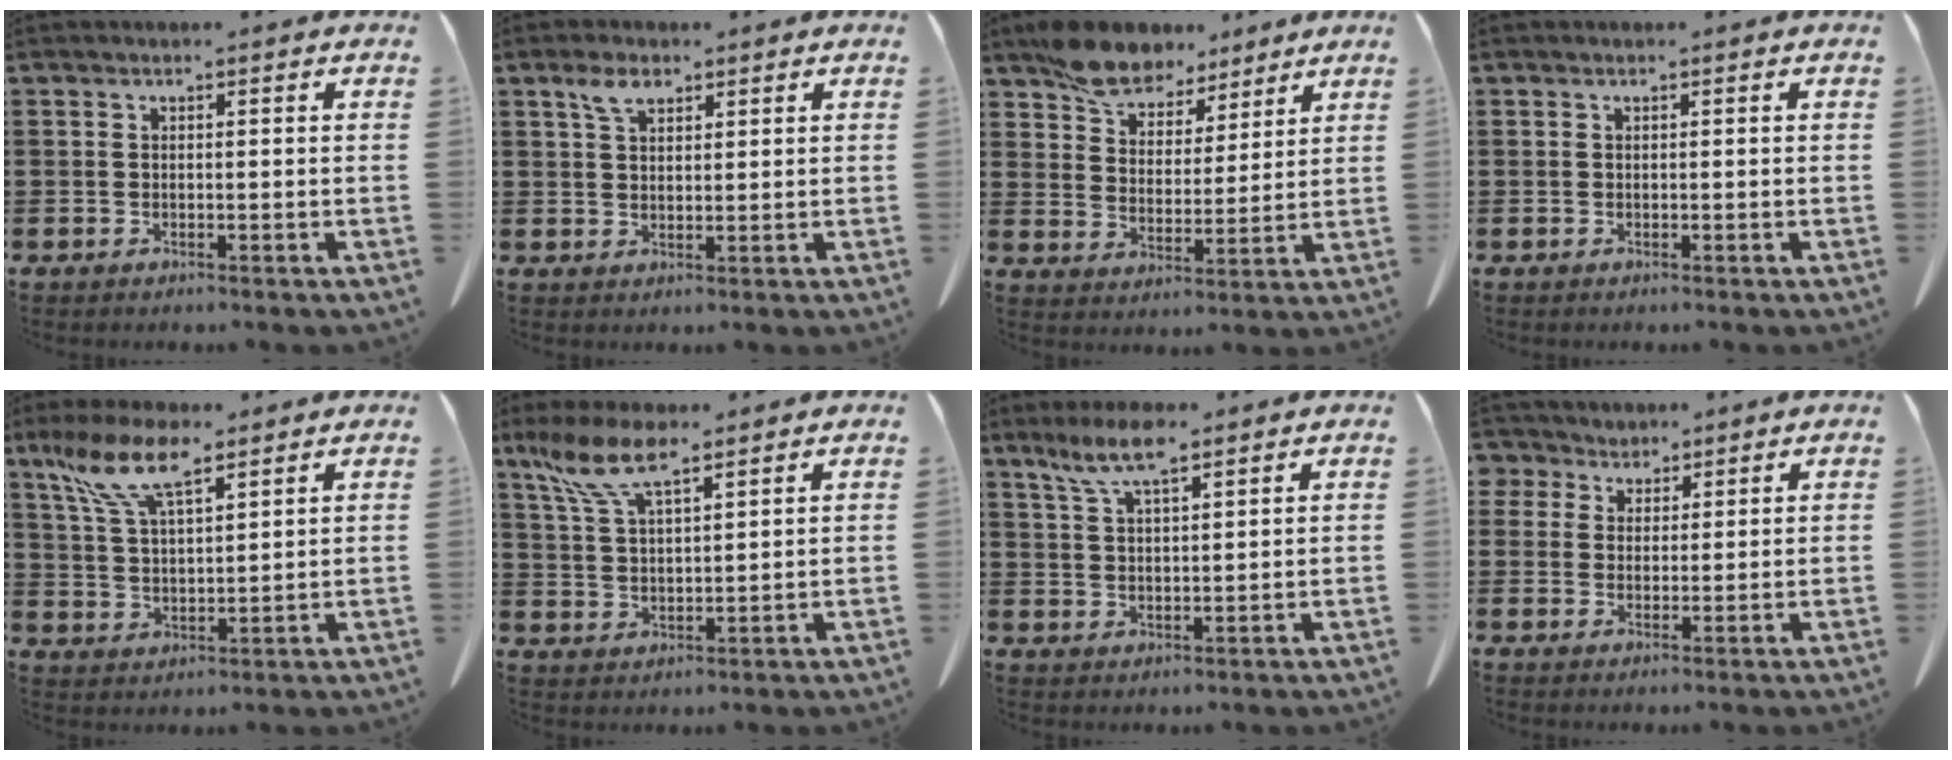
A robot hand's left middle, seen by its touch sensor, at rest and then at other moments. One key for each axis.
{"total": 3.6, "fx": 2.3, "fy": 1.7, "fz": 2.3, "tx": -0.051, "ty": 0.005, "tz": 0.041}
{"total": 8.4, "fx": 7.3, "fy": 3.6, "fz": 2.1, "tx": -0.066, "ty": -0.020, "tz": 0.140}
{"total": 0.0}
{"total": 9.3, "fx": 6.6, "fy": 2.9, "fz": 6.0, "tx": -0.143, "ty": -0.011, "tz": 0.118}
{"total": 8.2, "fx": 5.9, "fy": 2.1, "fz": 5.3, "tx": -0.127, "ty": -0.012, "tz": 0.107}
{"total": 7.2, "fx": 4.8, "fy": 1.7, "fz": 5.0, "tx": -0.109, "ty": -0.001, "tz": 0.085}
{"total": 3.5, "fx": 2.7, "fy": 2.2, "fz": 0.0, "tx": -0.018, "ty": 0.002, "tz": 0.051}